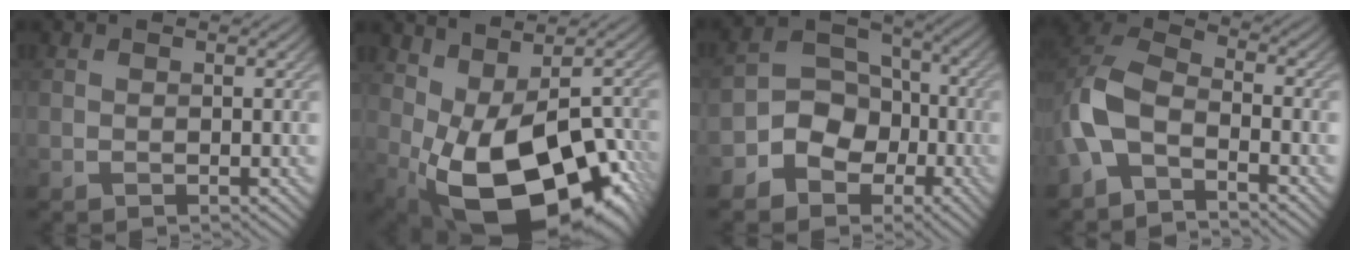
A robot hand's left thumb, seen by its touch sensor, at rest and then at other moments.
{"total": 17.6, "force": [-5.1, 9.7, 13.8], "torque": [-0.195, -0.023, -0.041]}
{"total": 7.7, "force": [-3.3, 6.2, 3.2], "torque": [-0.064, -0.004, -0.082]}
{"total": 7.3, "force": [-3.5, 3.9, 5.1], "torque": [-0.115, 0.004, -0.088]}